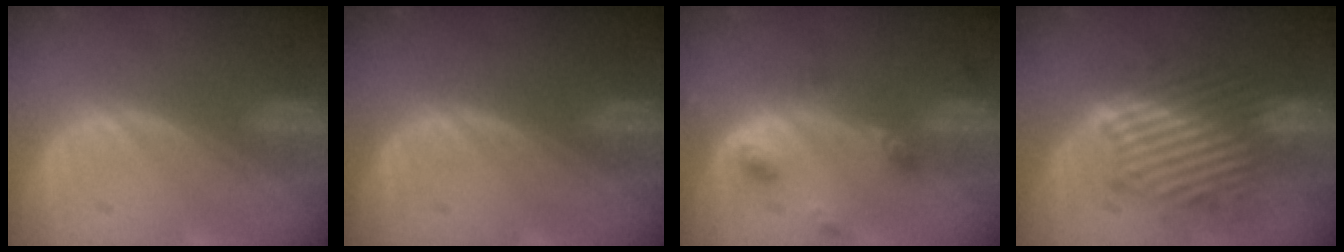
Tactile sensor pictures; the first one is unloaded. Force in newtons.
{"total": 0.0}
{"total": 4.7, "press": 4.2, "slide": 2.1}
{"total": 9.5, "press": 9.4, "slide": 1.5}